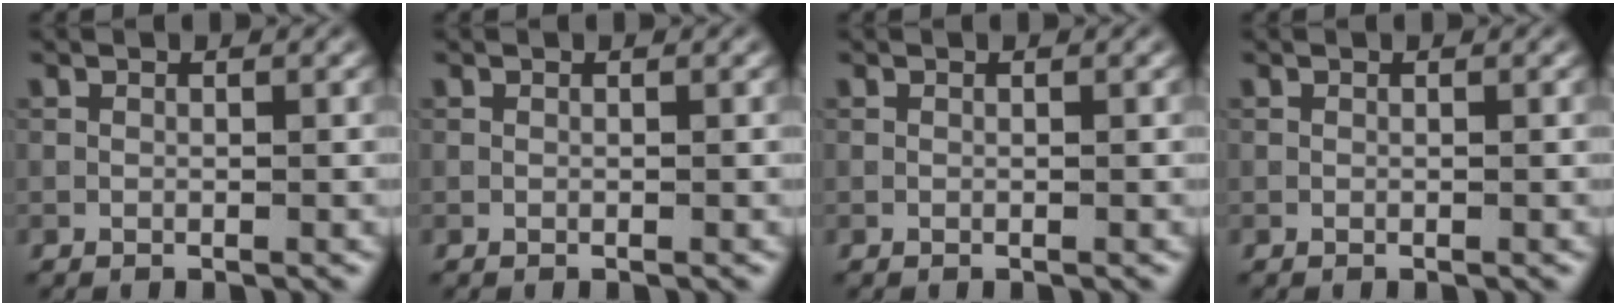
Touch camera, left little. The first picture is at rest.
{"total": 0.0}
{"total": 0.0}
{"total": 0.0}